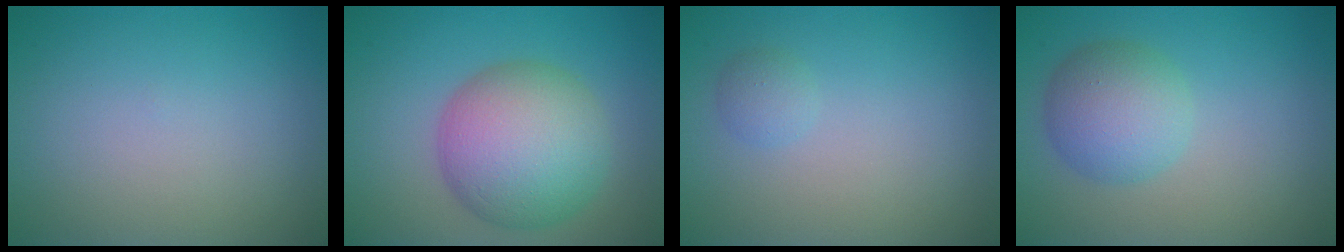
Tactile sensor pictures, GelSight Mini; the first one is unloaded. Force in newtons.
{"total": 8.7, "press": 8.7, "slide": 0.2}
{"total": 1.1, "press": 1.1, "slide": 0.1}
{"total": 4.4, "press": 4.4, "slide": 0.2}